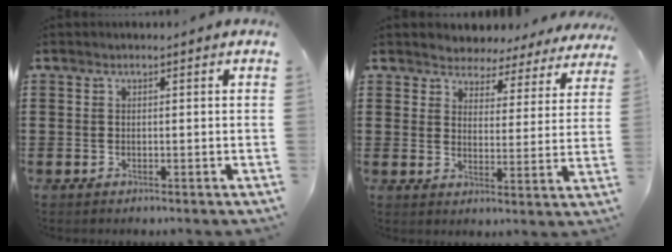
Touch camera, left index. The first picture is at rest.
{"total": 3.7, "force": [3.6, 1.0, -0.3], "torque": [-0.019, -0.024, 0.059]}